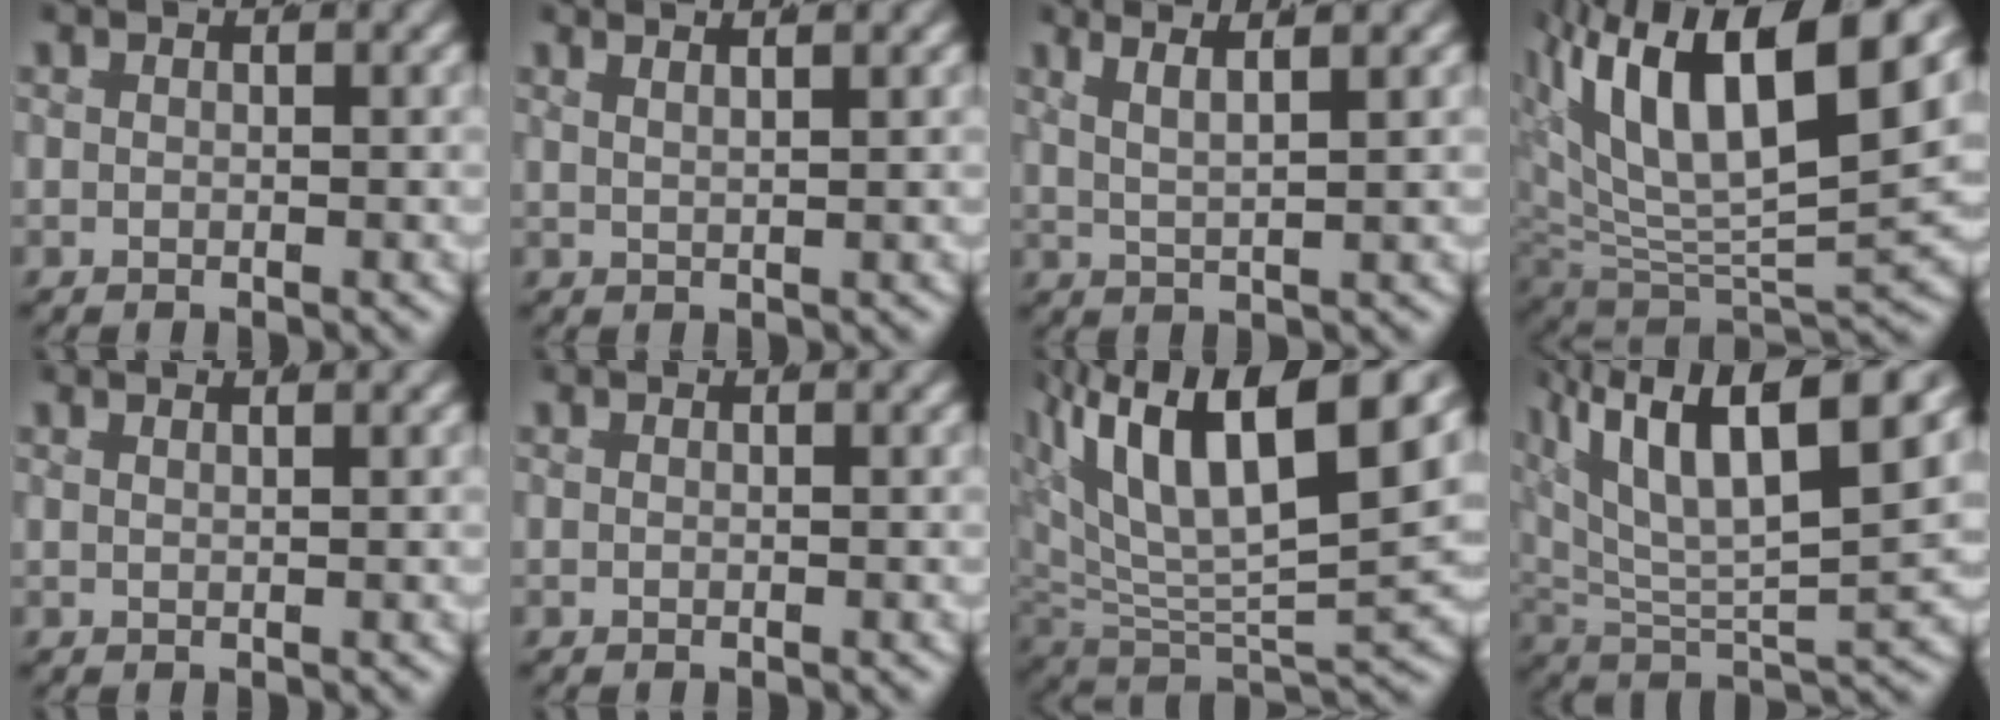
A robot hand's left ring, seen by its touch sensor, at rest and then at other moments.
{"total": 3.2, "force": [2.2, 1.2, 1.9], "torque": [-0.024, 0.013, 0.030]}
{"total": 4.2, "force": [1.7, 2.3, 3.0], "torque": [-0.062, 0.002, 0.022]}
{"total": 14.8, "force": [2.7, 8.1, 12.2], "torque": [-0.212, -0.007, 0.043]}
{"total": 1.1, "force": [0.9, 0.2, 0.5], "torque": [-0.004, 0.005, 0.013]}
{"total": 0.0}
{"total": 13.4, "force": [2.5, 7.3, 11.0], "torque": [-0.197, -0.006, 0.038]}
{"total": 10.9, "force": [3.0, 6.0, 8.6], "torque": [-0.157, 0.004, 0.039]}